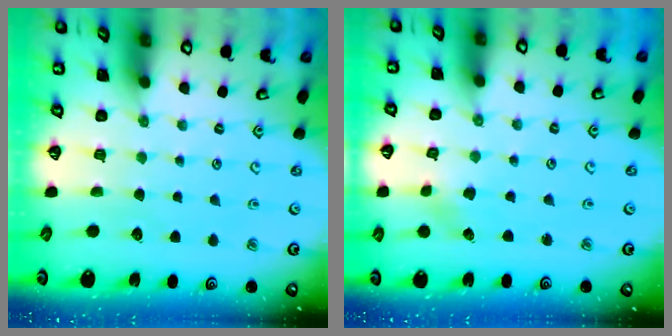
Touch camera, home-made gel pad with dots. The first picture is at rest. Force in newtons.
{"total": 1.4, "press": 1.4, "slide": 0.2}